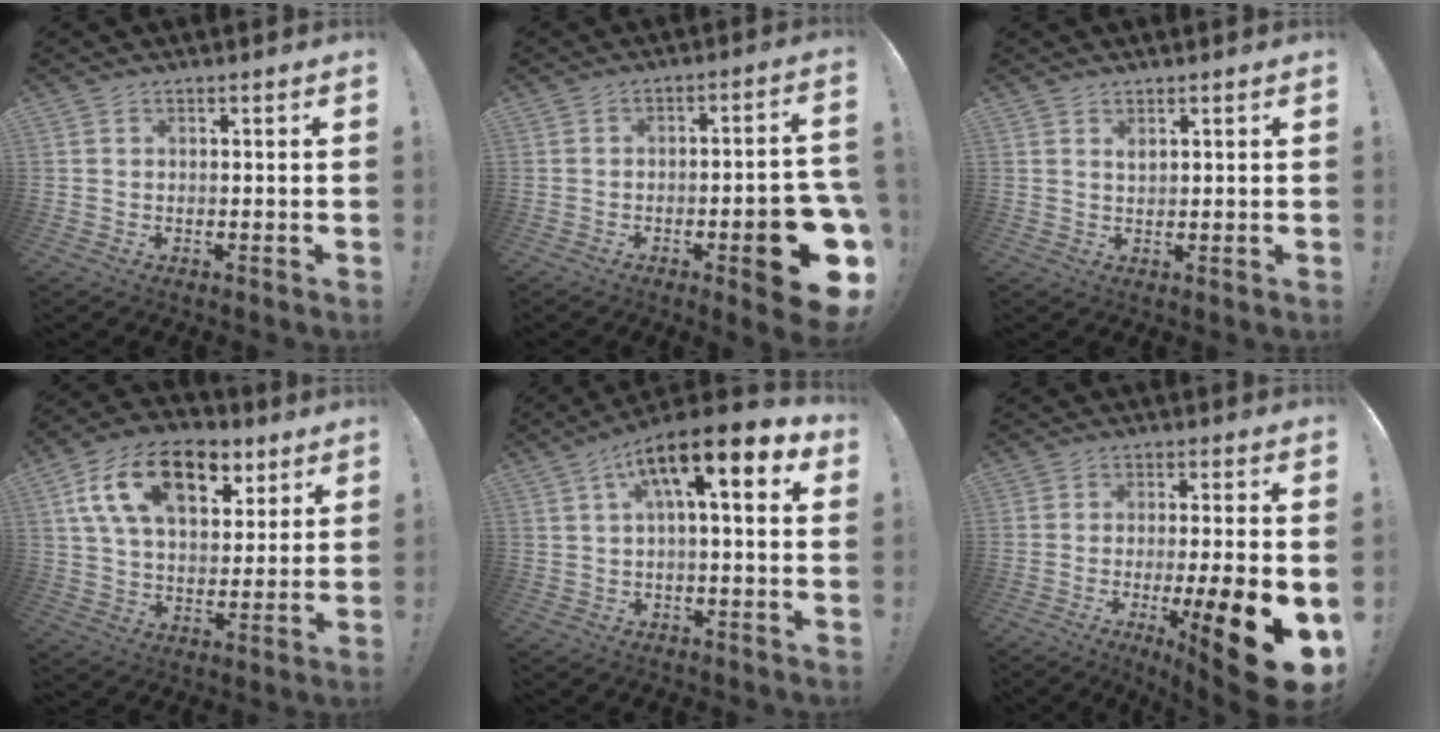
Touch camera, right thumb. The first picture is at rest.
{"total": 13.9, "force": [-5.0, 3.8, 12.4], "torque": [-0.149, 0.017, -0.065]}
{"total": 1.4, "force": [1.0, 0.3, 0.9], "torque": [-0.008, -0.005, 0.016]}
{"total": 19.7, "force": [9.1, 11.5, 13.1], "torque": [-0.211, -0.031, 0.162]}
{"total": 12.0, "force": [4.9, 2.7, 10.6], "torque": [-0.170, -0.025, 0.076]}
{"total": 17.5, "force": [-5.3, 3.0, 16.5], "torque": [-0.227, 0.013, -0.068]}